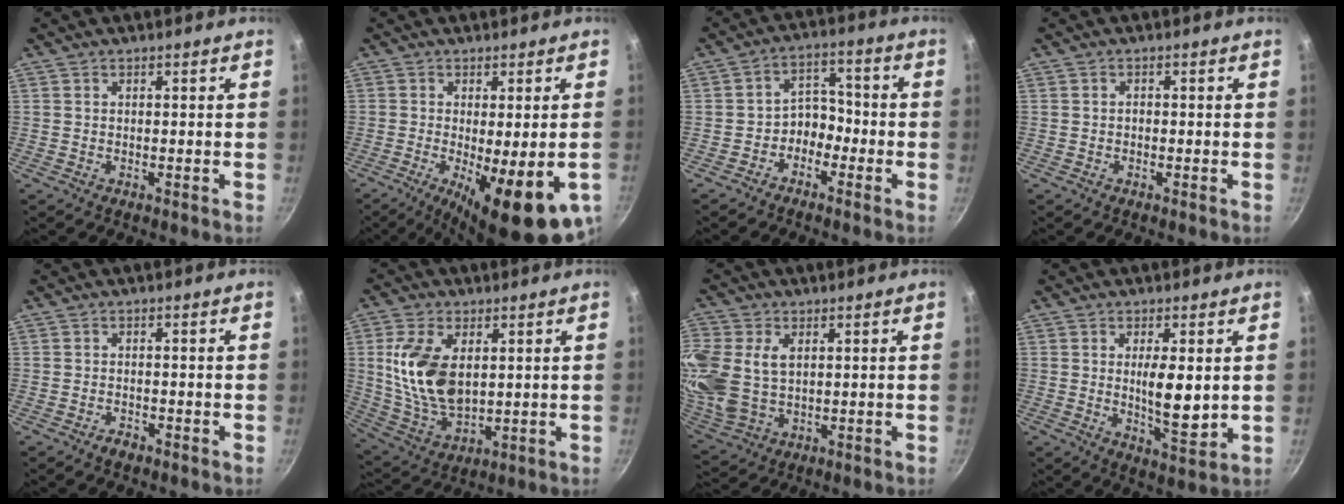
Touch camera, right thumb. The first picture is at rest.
{"total": 15.7, "force": [-5.2, 4.4, 14.1], "torque": [-0.203, -0.020, -0.063]}
{"total": 5.7, "force": [-2.9, 4.2, 2.6], "torque": [-0.002, 0.046, -0.059]}
{"total": 0.9, "force": [-0.4, 0.7, 0.5], "torque": [-0.008, 0.004, -0.007]}
{"total": 1.9, "force": [-1.5, 0.9, 0.8], "torque": [-0.011, 0.017, -0.022]}
{"total": 14.6, "force": [2.7, 8.6, 11.5], "torque": [-0.208, -0.021, 0.061]}
{"total": 15.6, "force": [2.6, 11.2, 10.5], "torque": [-0.245, -0.004, 0.059]}
{"total": 8.6, "force": [0.6, 2.9, 8.1], "torque": [-0.127, -0.023, 0.016]}